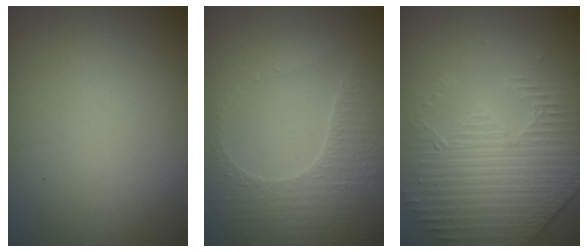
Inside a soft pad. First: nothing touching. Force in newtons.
{"total": 3.3, "press": 3.1, "slide": 1.0}
{"total": 4.4, "press": 3.8, "slide": 2.3}